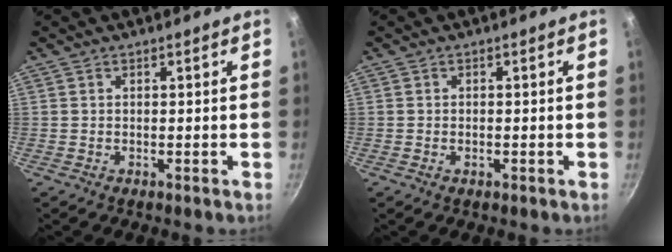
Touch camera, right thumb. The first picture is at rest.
{"total": 0.9, "force": [-0.3, 0.6, 0.7], "torque": [-0.011, 0.002, -0.007]}